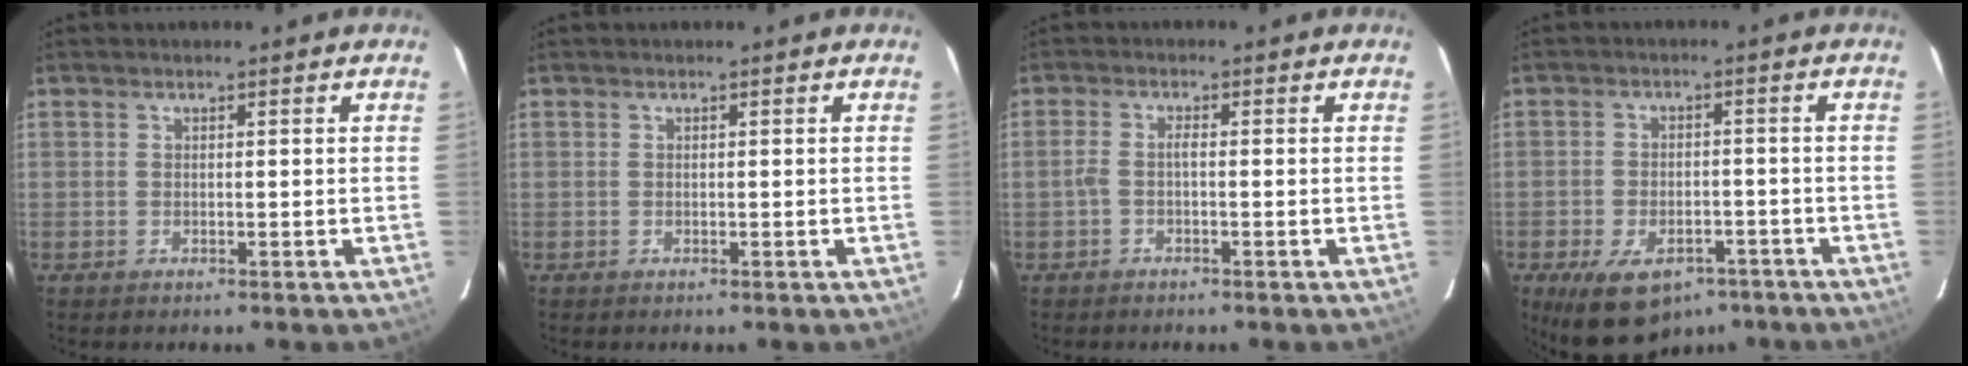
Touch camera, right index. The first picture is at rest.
{"total": 0.0}
{"total": 1.9, "force": [-0.8, 0.4, 1.7], "torque": [-0.036, 0.004, -0.018]}
{"total": 13.5, "force": [-8.6, 7.7, 7.1], "torque": [-0.154, -0.012, -0.121]}